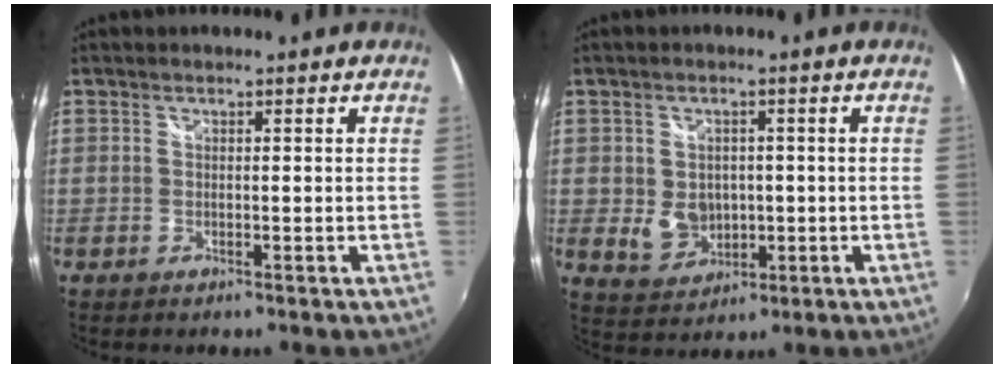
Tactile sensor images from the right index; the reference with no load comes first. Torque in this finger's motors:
{"motor_torque": [0.21, 0.67, 0.06, 0.04]}